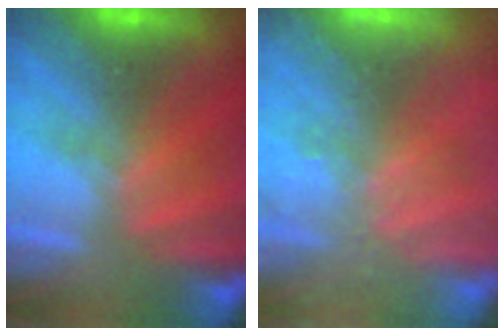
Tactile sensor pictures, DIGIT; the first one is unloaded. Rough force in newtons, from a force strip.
{"total": 6.0}